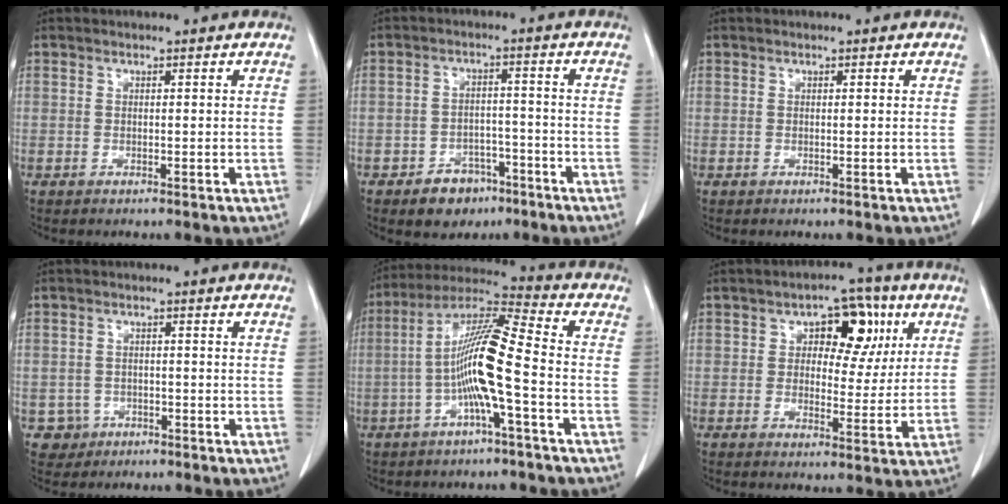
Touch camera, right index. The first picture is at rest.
{"total": 5.8, "force": [-3.7, 3.9, 2.2], "torque": [-0.031, 0.010, -0.050]}
{"total": 0.0}
{"total": 3.1, "force": [-1.2, 2.9, -0.2], "torque": [0.010, 0.013, -0.018]}
{"total": 12.0, "force": [-2.5, 0.0, 11.7], "torque": [-0.230, 0.016, -0.056]}
{"total": 9.2, "force": [3.4, 5.2, 6.8], "torque": [-0.078, 0.025, 0.046]}